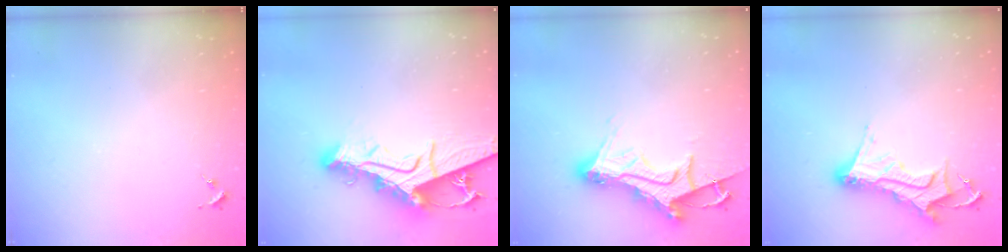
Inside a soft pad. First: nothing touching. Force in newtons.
{"total": 17.0, "press": 16.9, "slide": 1.2}
{"total": 16.6, "press": 16.5, "slide": 1.5}
{"total": 12.7, "press": 12.7, "slide": 1.2}